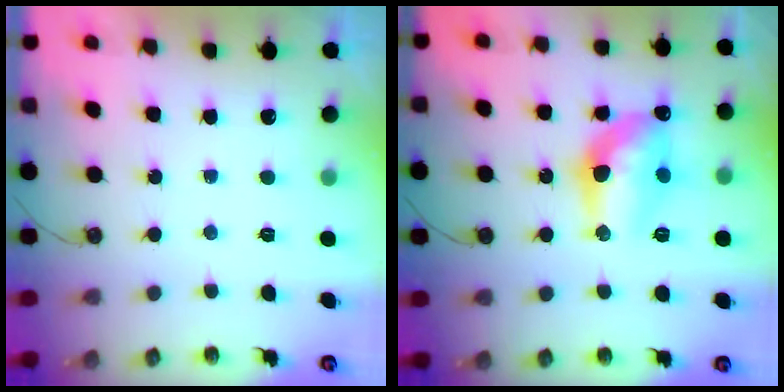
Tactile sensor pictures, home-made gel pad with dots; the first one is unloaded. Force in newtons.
{"total": 15.2, "press": 14.6, "slide": 4.3}